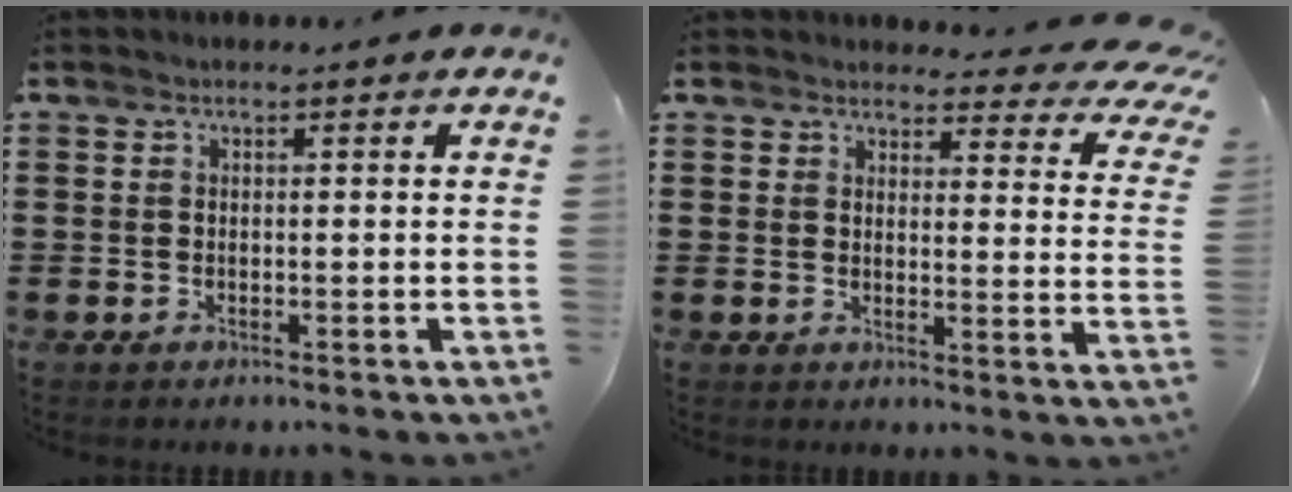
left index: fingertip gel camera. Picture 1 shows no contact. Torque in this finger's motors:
{"motor_torque": [2.14, 0.00, 0.70, 0.08]}